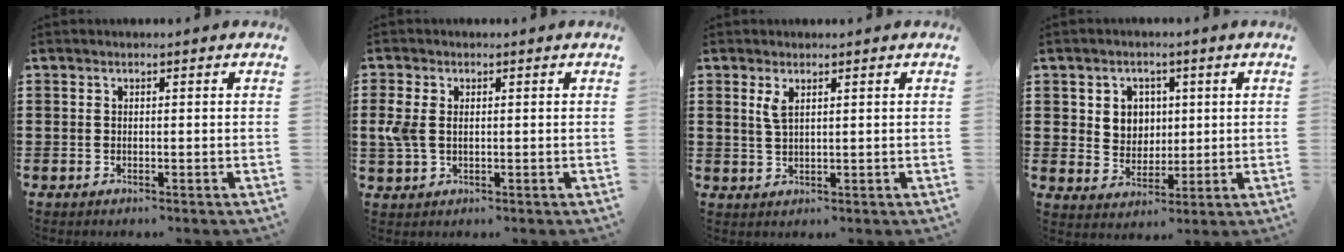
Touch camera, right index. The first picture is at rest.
{"total": 3.2, "force": [0.5, 2.0, 2.5], "torque": [-0.066, 0.002, 0.004]}
{"total": 2.4, "force": [1.2, 0.7, 1.9], "torque": [-0.041, 0.004, 0.021]}
{"total": 4.9, "force": [1.4, 4.5, 1.4], "torque": [-0.041, 0.011, 0.022]}